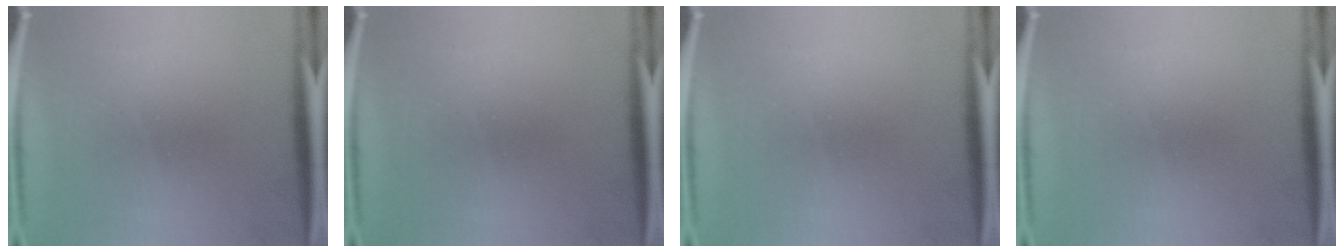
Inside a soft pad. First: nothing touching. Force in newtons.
{"total": 0.0}
{"total": 0.0}
{"total": 0.0}